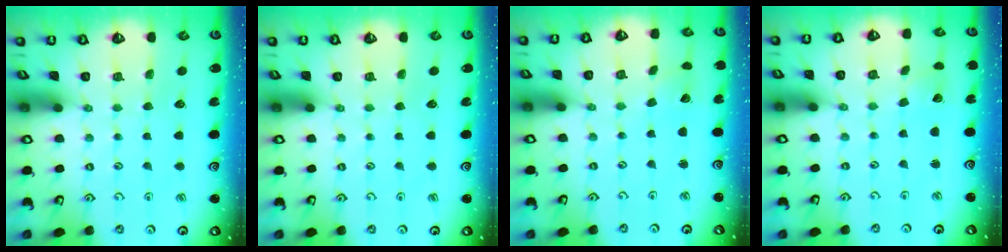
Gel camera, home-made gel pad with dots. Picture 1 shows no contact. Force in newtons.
{"total": 0.0}
{"total": 2.0, "press": 2.0, "slide": 0.2}
{"total": 2.4, "press": 2.4, "slide": 0.2}